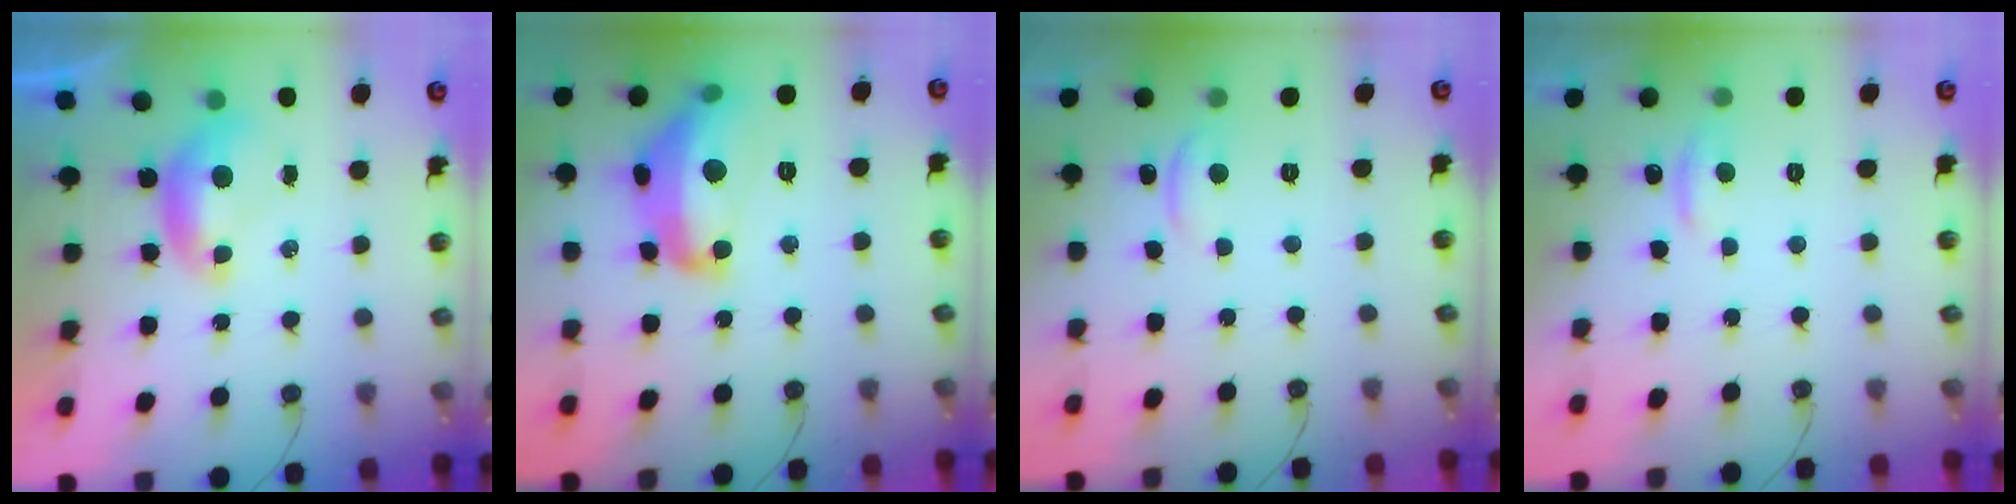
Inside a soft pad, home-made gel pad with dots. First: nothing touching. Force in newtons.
{"total": 13.9, "press": 13.9, "slide": 0.8}
{"total": 0.5, "press": 0.4, "slide": 0.3}
{"total": 1.7, "press": 1.6, "slide": 0.7}